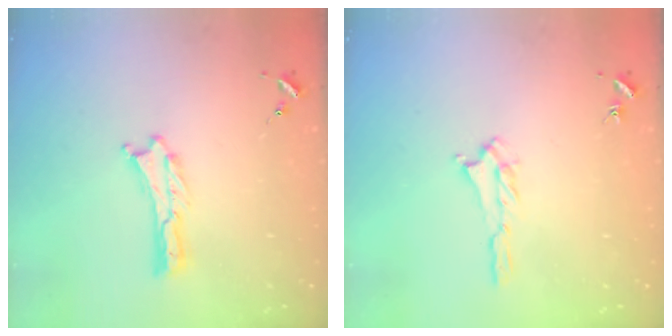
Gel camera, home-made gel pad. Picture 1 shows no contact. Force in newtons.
{"total": 1.2, "press": 1.1, "slide": 0.5}